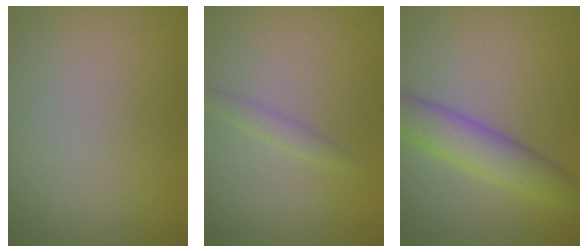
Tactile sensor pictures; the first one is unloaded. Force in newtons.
{"total": 1.2, "press": 1.2, "slide": 0.1}
{"total": 4.9, "press": 4.9, "slide": 0.2}